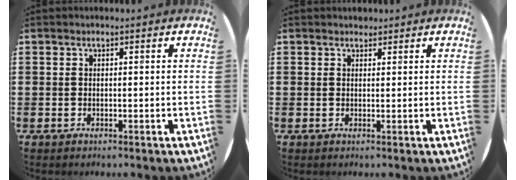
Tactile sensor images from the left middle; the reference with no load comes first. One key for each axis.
{"total": 0.8, "fx": 0.8, "fy": 0.2, "fz": -0.1, "tx": 0.009, "ty": -0.001, "tz": 0.013}